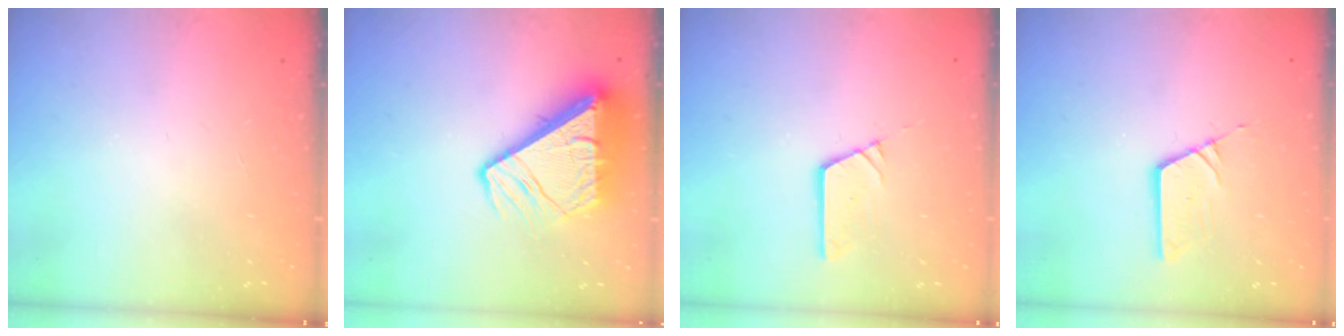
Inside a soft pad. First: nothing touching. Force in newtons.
{"total": 11.7, "press": 11.6, "slide": 1.2}
{"total": 3.8, "press": 3.8, "slide": 0.4}
{"total": 3.5, "press": 3.5, "slide": 0.3}